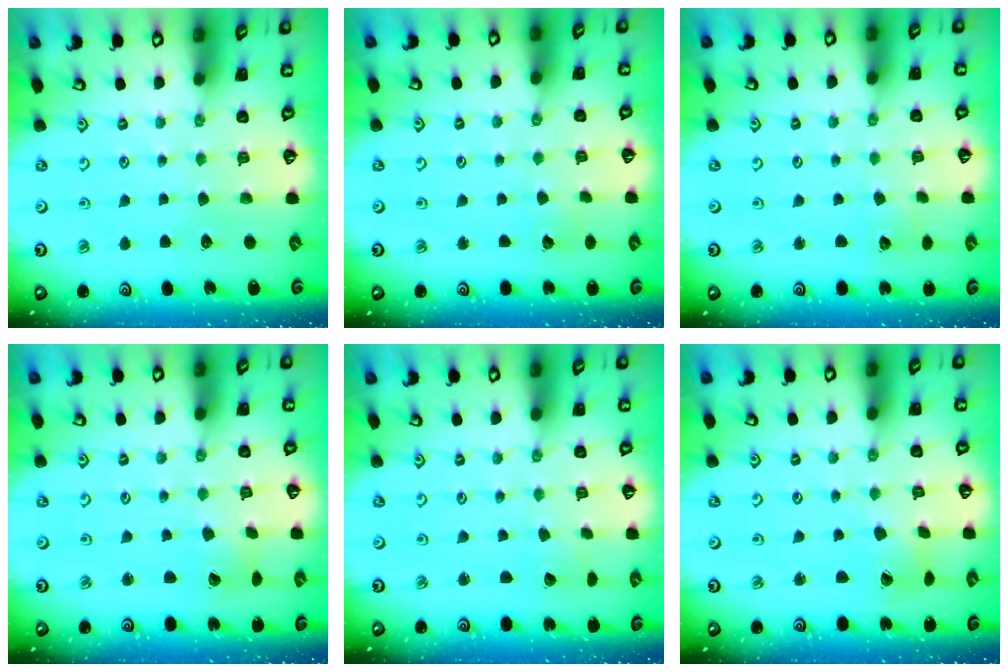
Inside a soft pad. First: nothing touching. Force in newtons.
{"total": 2.8, "press": 2.8, "slide": 0.2}
{"total": 3.9, "press": 3.9, "slide": 0.1}
{"total": 2.5, "press": 2.5, "slide": 0.4}
{"total": 1.6, "press": 1.6, "slide": 0.0}
{"total": 2.1, "press": 2.0, "slide": 0.3}